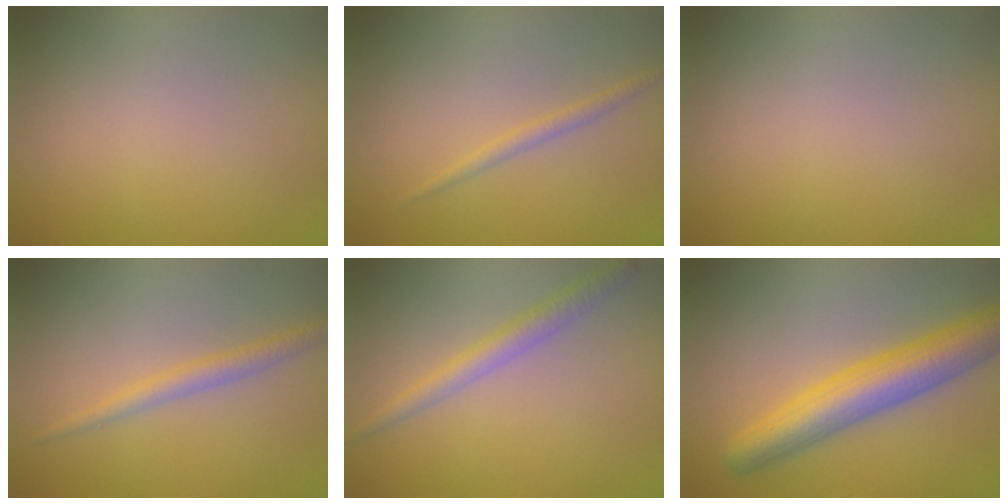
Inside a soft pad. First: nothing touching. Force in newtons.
{"total": 1.2, "press": 1.2, "slide": 0.1}
{"total": 0.0}
{"total": 2.0, "press": 2.0, "slide": 0.0}
{"total": 2.7, "press": 2.7, "slide": 0.2}
{"total": 7.0, "press": 7.0, "slide": 0.1}